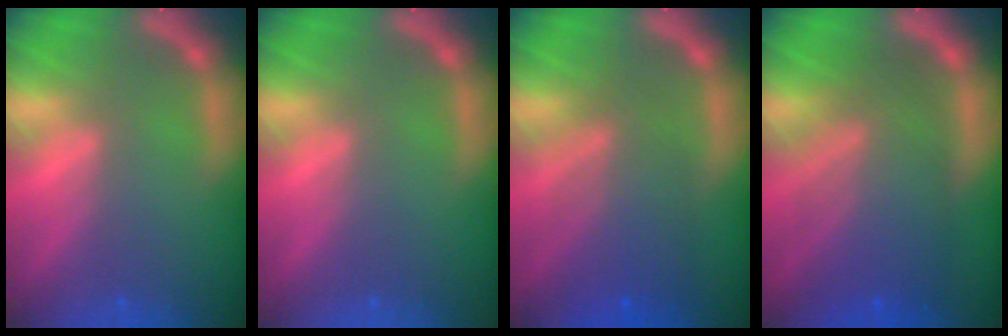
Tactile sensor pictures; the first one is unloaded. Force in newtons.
{"total": 0.0}
{"total": 6.5}
{"total": 9.0}